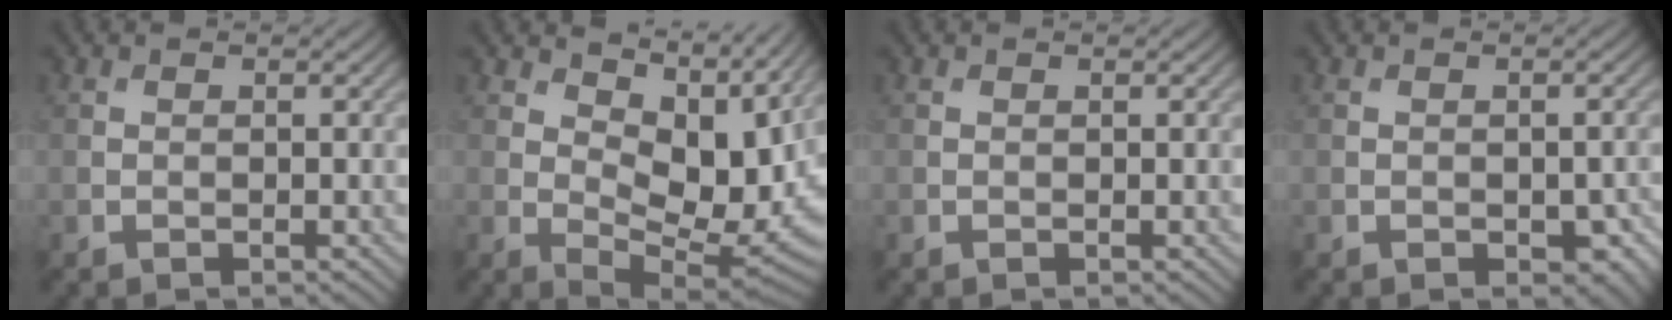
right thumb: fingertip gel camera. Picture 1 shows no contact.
{"total": 10.9, "force": [4.7, 5.7, 8.1], "torque": [-0.139, -0.007, 0.078]}
{"total": 0.0}
{"total": 3.1, "force": [-1.0, 1.8, 2.3], "torque": [-0.030, -0.015, -0.007]}